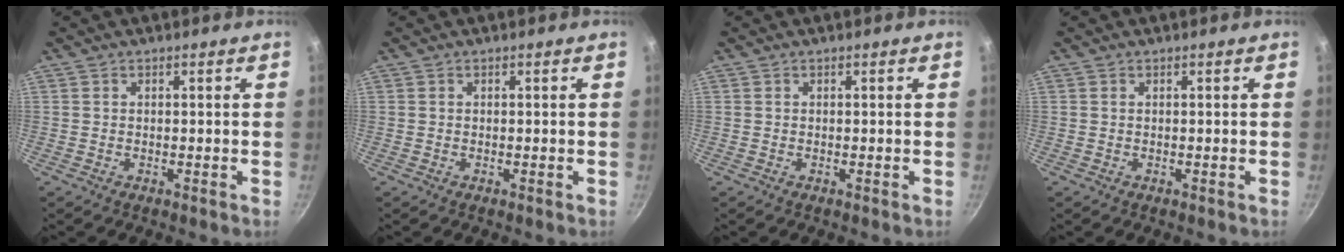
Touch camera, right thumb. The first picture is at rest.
{"total": 0.0}
{"total": 0.0}
{"total": 0.0}